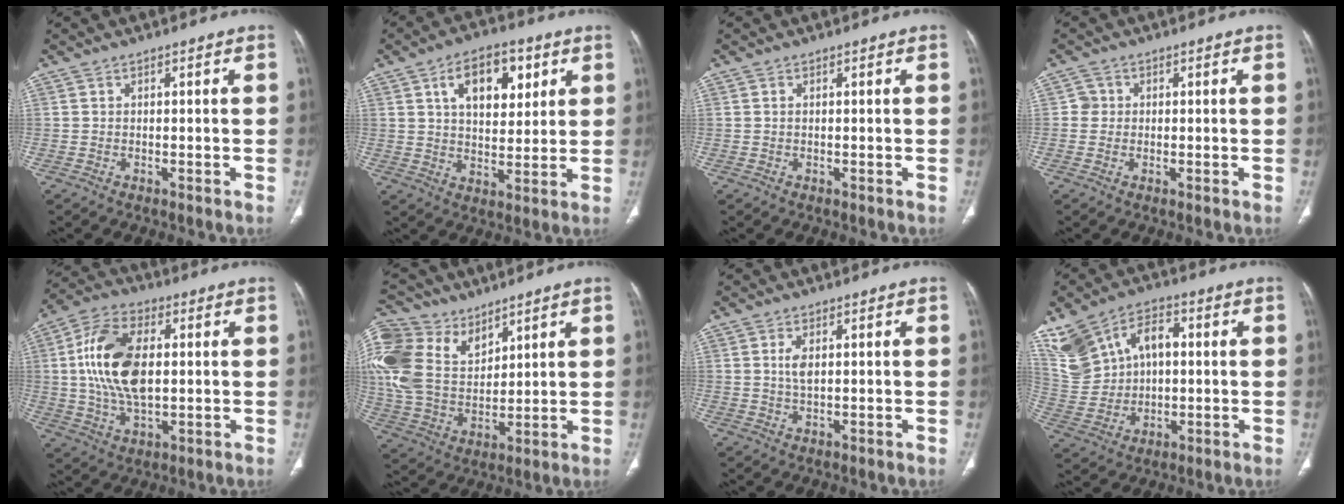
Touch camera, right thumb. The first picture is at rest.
{"total": 12.5, "force": [5.0, 7.2, 9.0], "torque": [-0.102, -0.013, 0.083]}
{"total": 0.0}
{"total": 1.8, "force": [0.1, 1.8, 0.3], "torque": [0.006, 0.005, -0.002]}
{"total": 15.7, "force": [1.8, 8.7, 12.9], "torque": [-0.251, 0.009, 0.034]}
{"total": 21.9, "force": [10.9, 14.3, 12.5], "torque": [-0.290, -0.001, 0.222]}
{"total": 2.7, "force": [0.7, 1.2, 2.3], "torque": [-0.048, -0.002, 0.017]}
{"total": 19.5, "force": [5.9, 14.3, 11.8], "torque": [-0.247, 0.029, 0.125]}